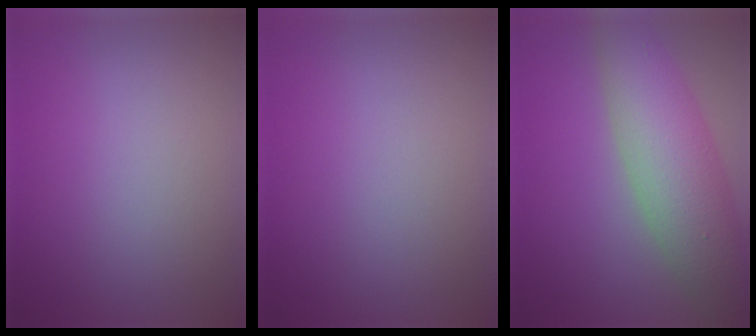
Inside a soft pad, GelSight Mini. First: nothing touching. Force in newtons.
{"total": 0.0}
{"total": 7.8, "press": 7.8, "slide": 0.3}